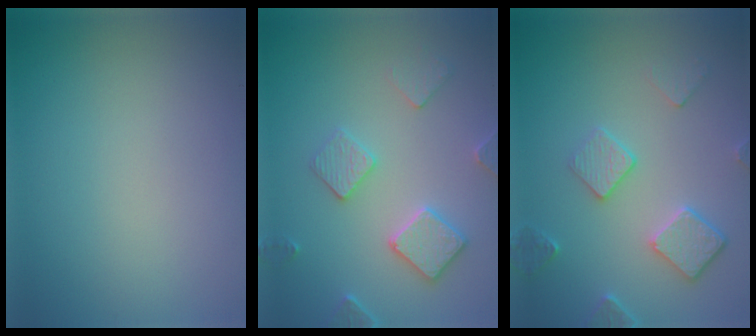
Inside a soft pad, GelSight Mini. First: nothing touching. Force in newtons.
{"total": 3.2, "press": 3.2, "slide": 0.6}
{"total": 3.6, "press": 3.0, "slide": 2.0}